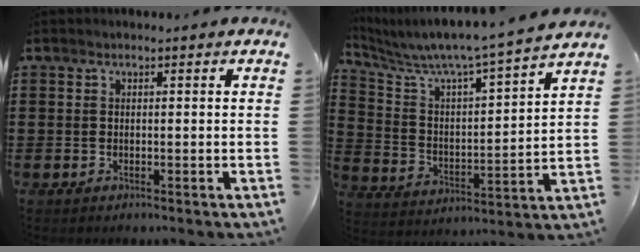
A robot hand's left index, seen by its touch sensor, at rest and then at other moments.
{"total": 6.4, "force": [5.8, -0.1, 2.7], "torque": [-0.080, -0.050, 0.089]}